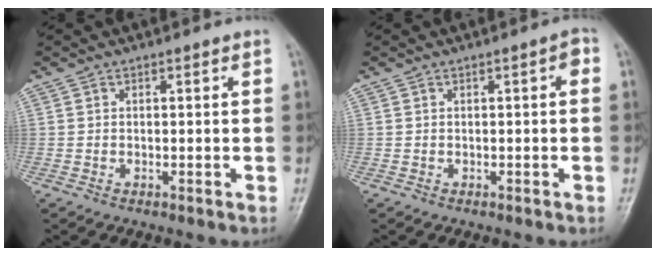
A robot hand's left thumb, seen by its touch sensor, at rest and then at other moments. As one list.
[{"total": 1.5, "force": [-0.1, 0.6, 1.4], "torque": [-0.012, 0.012, -0.005]}]